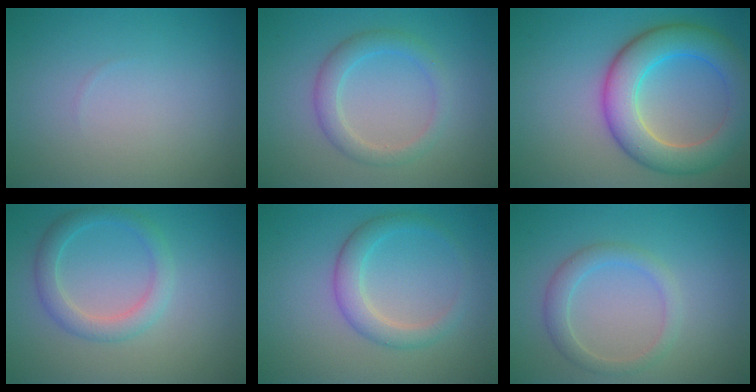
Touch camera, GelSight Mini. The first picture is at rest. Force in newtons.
{"total": 2.7, "press": 2.7, "slide": 0.1}
{"total": 7.4, "press": 7.4, "slide": 0.2}
{"total": 2.9, "press": 2.9, "slide": 0.1}
{"total": 2.9, "press": 2.9, "slide": 0.1}
{"total": 2.3, "press": 2.3, "slide": 0.1}